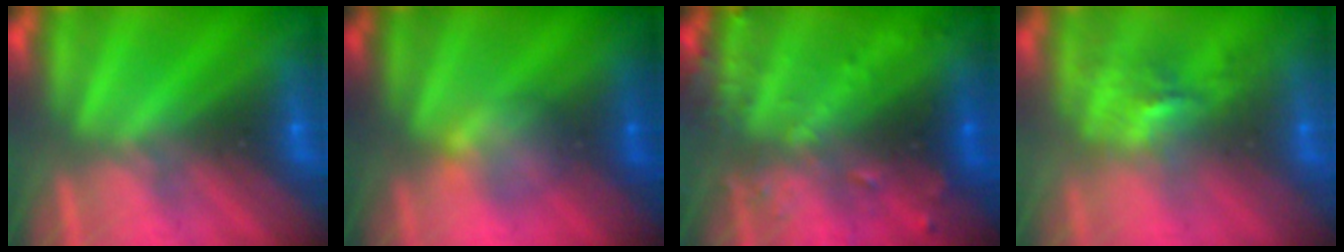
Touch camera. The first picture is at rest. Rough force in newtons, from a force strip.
{"total": 2.2}
{"total": 8.8}
{"total": 2.6}